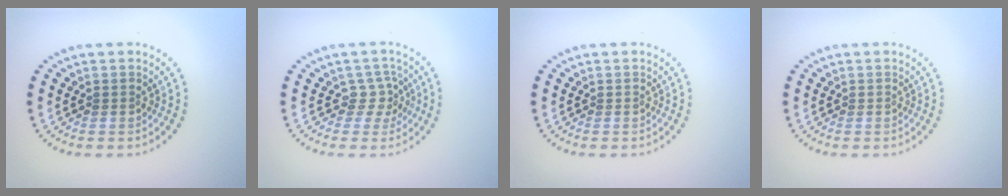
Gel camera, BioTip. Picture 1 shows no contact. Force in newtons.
{"total": 1.9, "press": 1.3, "slide": 1.3}
{"total": 0.0}
{"total": 0.0}